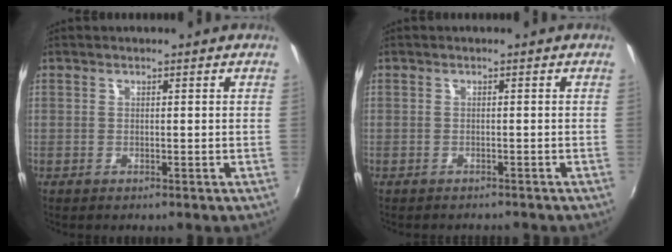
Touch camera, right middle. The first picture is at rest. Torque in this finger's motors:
{"motor_torque": [0.02, -0.16, -0.01, 0.01]}